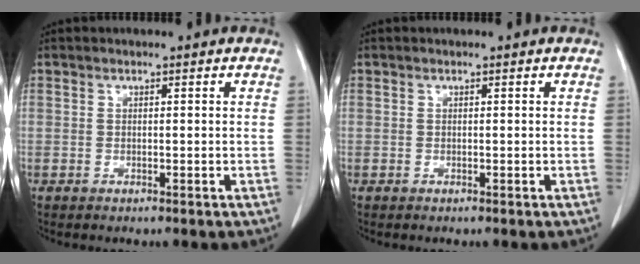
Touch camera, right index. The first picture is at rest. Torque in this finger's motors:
{"motor_torque": [0.00, 0.00, 0.00, 0.00]}